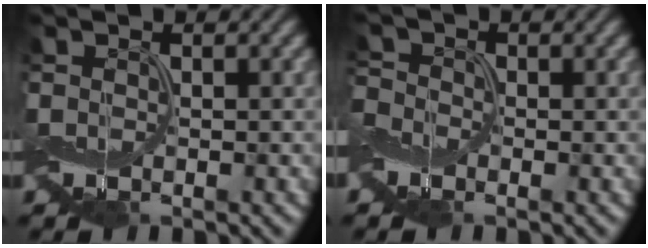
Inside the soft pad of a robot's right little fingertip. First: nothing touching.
{"total": 1.8, "force": [-1.3, 1.2, 0.1], "torque": [-0.011, 0.001, -0.036]}